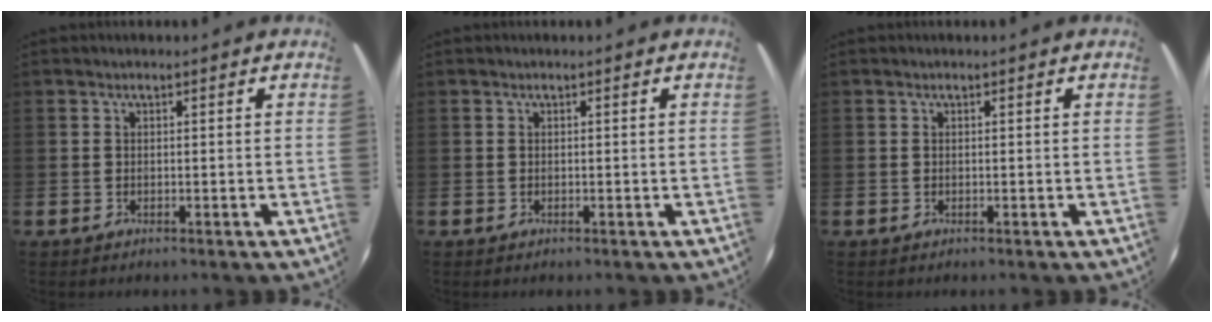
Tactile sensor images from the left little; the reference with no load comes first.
{"total": 0.0}
{"total": 0.0}